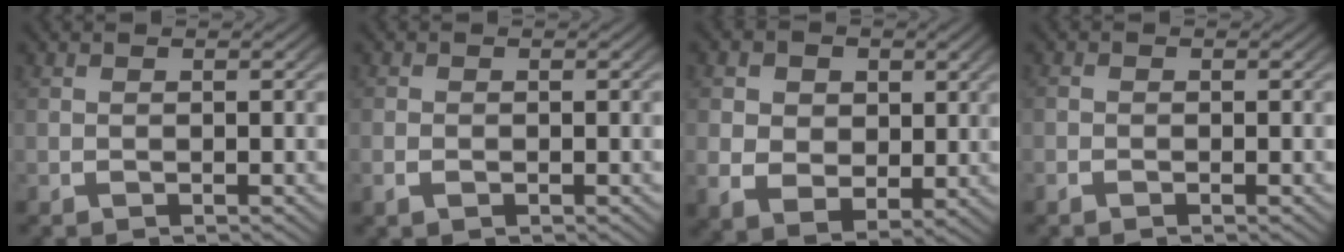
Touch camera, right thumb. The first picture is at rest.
{"total": 0.8, "force": [-0.3, 0.6, 0.5], "torque": [-0.013, -0.006, -0.005]}
{"total": 5.6, "force": [0.5, 4.5, 3.3], "torque": [-0.071, -0.029, 0.027]}
{"total": 0.6, "force": [-0.4, 0.4, 0.2], "torque": [-0.006, -0.004, -0.011]}